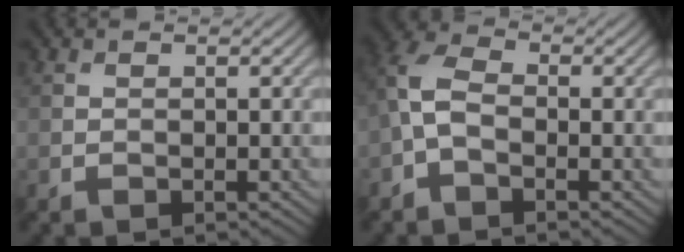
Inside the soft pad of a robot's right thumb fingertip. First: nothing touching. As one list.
[{"total": 4.9, "force": [-0.8, 3.1, 3.7], "torque": [-0.098, 0.011, -0.031]}]